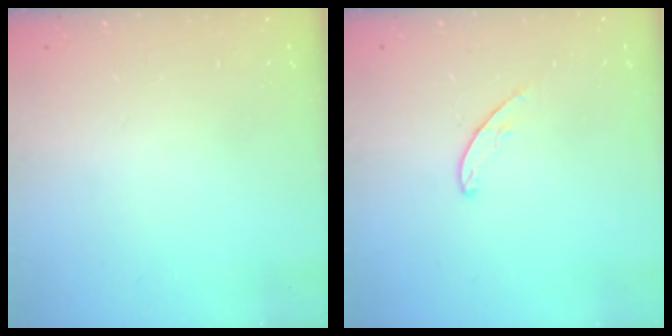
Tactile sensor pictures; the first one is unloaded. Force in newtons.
{"total": 3.9, "press": 3.9, "slide": 0.3}